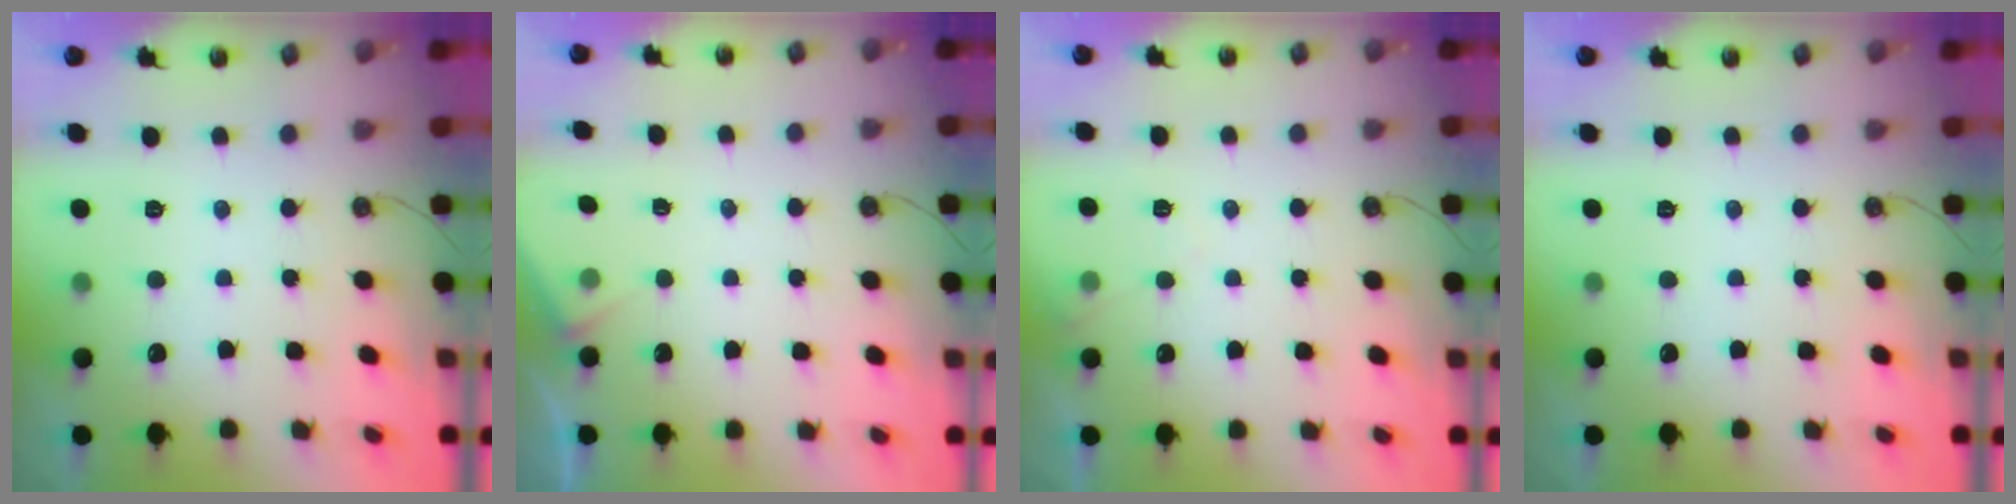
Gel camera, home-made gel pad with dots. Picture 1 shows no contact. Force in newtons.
{"total": 3.3, "press": 3.3, "slide": 0.4}
{"total": 4.6, "press": 4.5, "slide": 0.6}
{"total": 0.0}